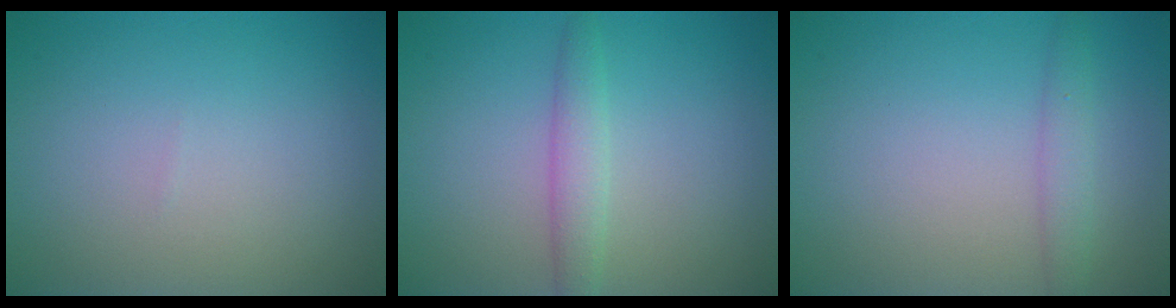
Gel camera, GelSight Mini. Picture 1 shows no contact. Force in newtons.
{"total": 2.1, "press": 2.1, "slide": 0.1}
{"total": 1.7, "press": 1.7, "slide": 0.2}